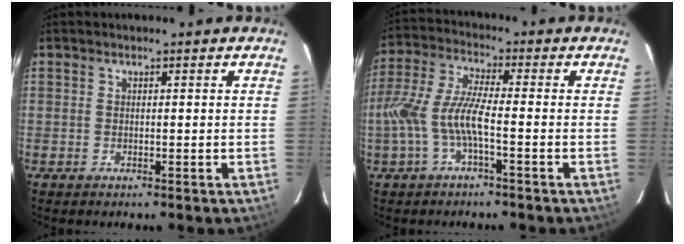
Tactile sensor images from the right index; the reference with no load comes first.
{"total": 9.4, "force": [-2.9, 1.6, 8.8], "torque": [-0.199, 0.001, -0.053]}